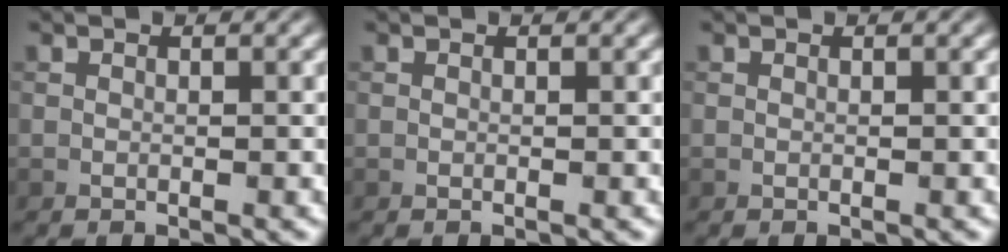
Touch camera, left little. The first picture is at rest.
{"total": 0.0}
{"total": 0.0}